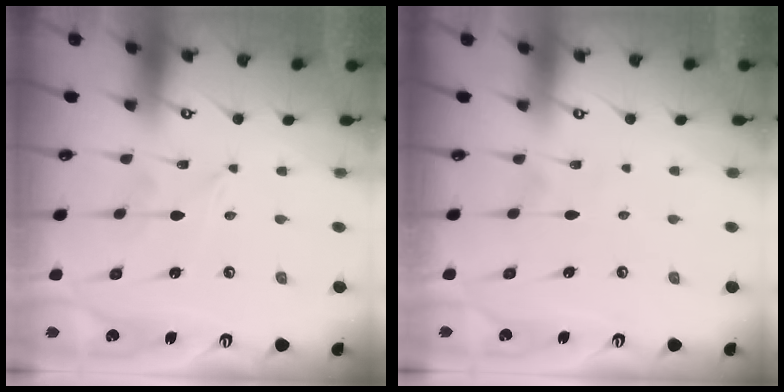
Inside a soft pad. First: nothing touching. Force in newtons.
{"total": 3.9, "press": 3.8, "slide": 0.4}